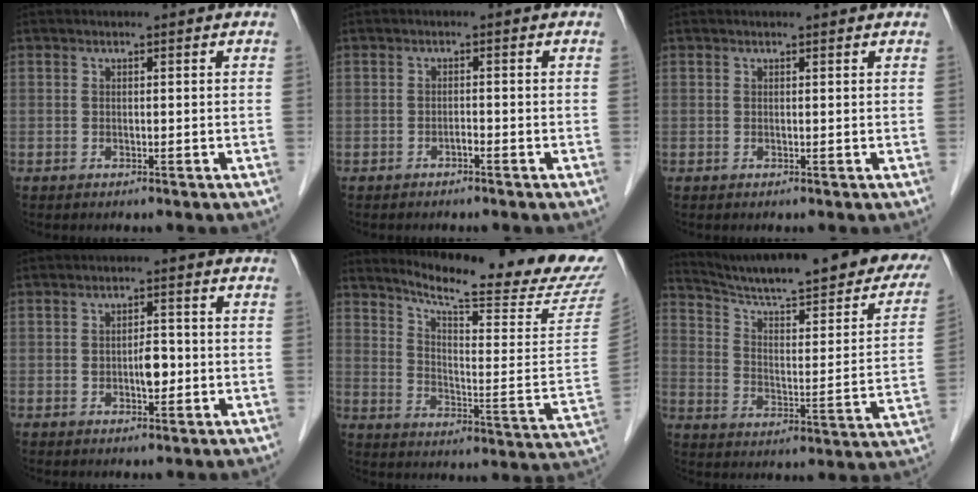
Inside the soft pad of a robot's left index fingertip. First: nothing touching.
{"total": 0.8, "force": [-0.7, 0.1, 0.4], "torque": [-0.008, 0.001, -0.012]}
{"total": 1.3, "force": [1.3, 0.1, 0.3], "torque": [-0.012, 0.008, 0.012]}
{"total": 3.1, "force": [-0.6, 1.4, 2.7], "torque": [-0.044, 0.003, -0.006]}
{"total": 21.6, "force": [20.1, -0.6, 7.9], "torque": [-0.132, -0.114, 0.257]}
{"total": 29.0, "force": [24.7, 4.3, 14.6], "torque": [-0.216, -0.055, 0.322]}